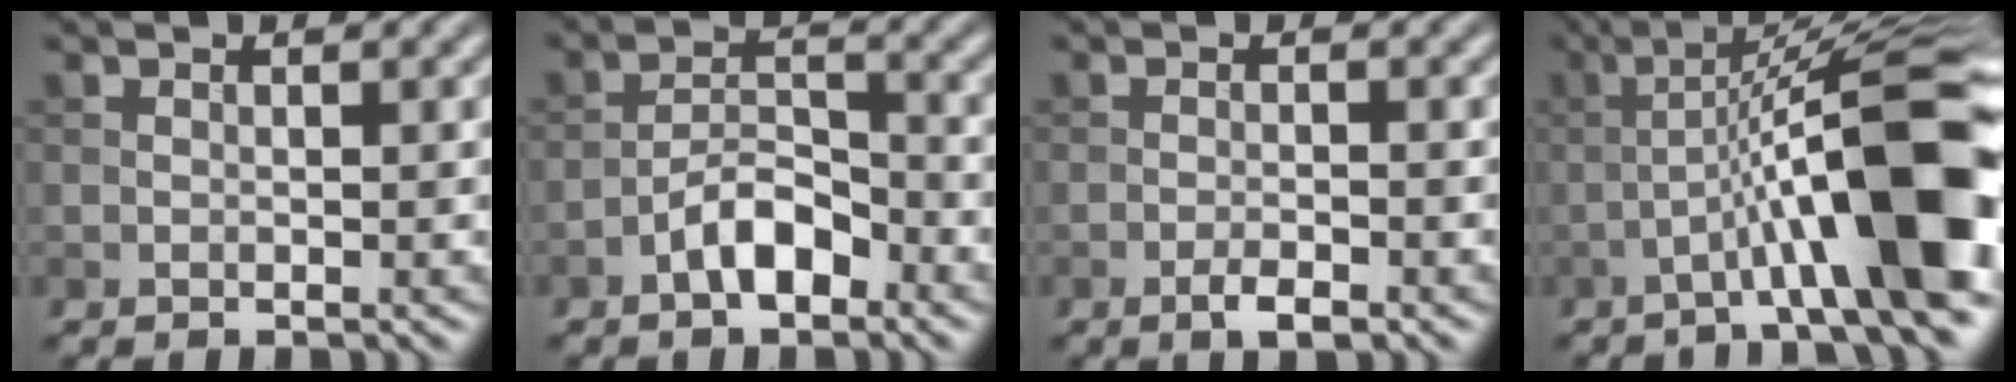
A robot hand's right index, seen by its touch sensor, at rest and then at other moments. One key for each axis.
{"total": 3.7, "fx": -2.3, "fy": 1.6, "fz": 2.5, "tx": -0.038, "ty": 0.013, "tz": -0.046}
{"total": 2.0, "fx": -1.2, "fy": 0.5, "fz": 1.6, "tx": -0.028, "ty": 0.000, "tz": -0.023}
{"total": 12.5, "fx": -3.3, "fy": 1.6, "fz": 12.0, "tx": -0.178, "ty": 0.033, "tz": -0.046}